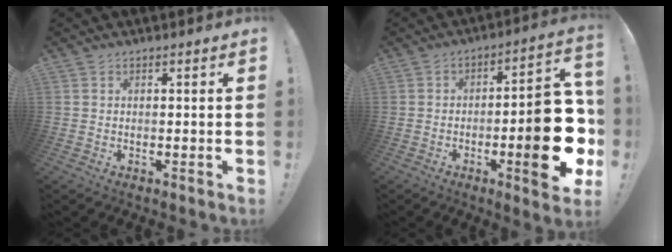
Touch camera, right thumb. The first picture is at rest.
{"total": 19.2, "force": [-4.8, 5.7, 17.7], "torque": [-0.218, 0.020, -0.063]}